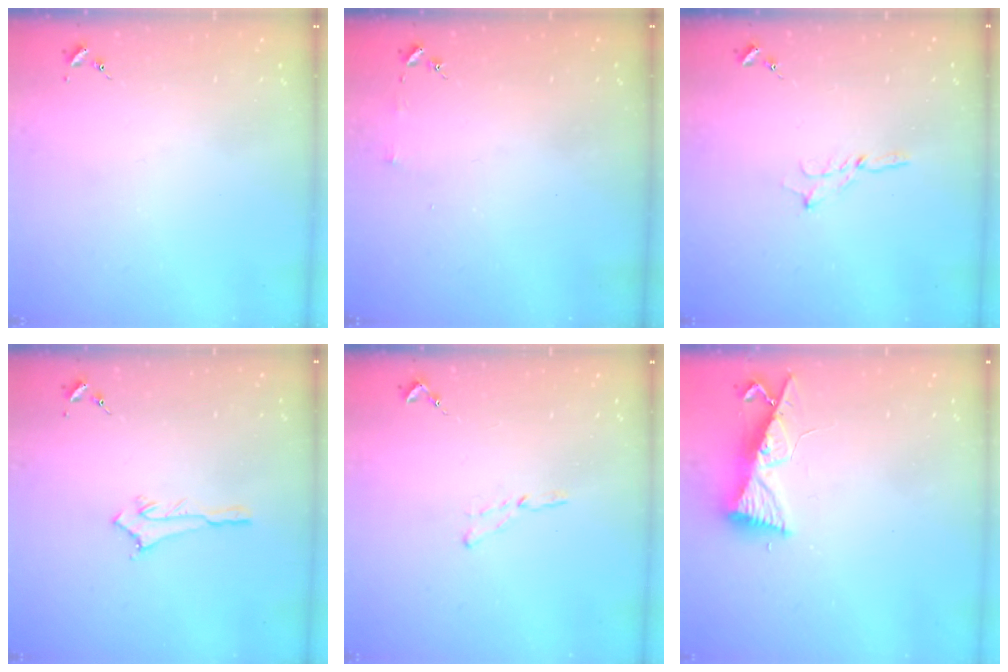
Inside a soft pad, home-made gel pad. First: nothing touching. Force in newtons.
{"total": 3.0, "press": 3.0, "slide": 0.3}
{"total": 2.5, "press": 2.5, "slide": 0.2}
{"total": 2.8, "press": 2.8, "slide": 0.3}
{"total": 3.5, "press": 3.5, "slide": 0.4}
{"total": 8.5, "press": 8.5, "slide": 1.0}